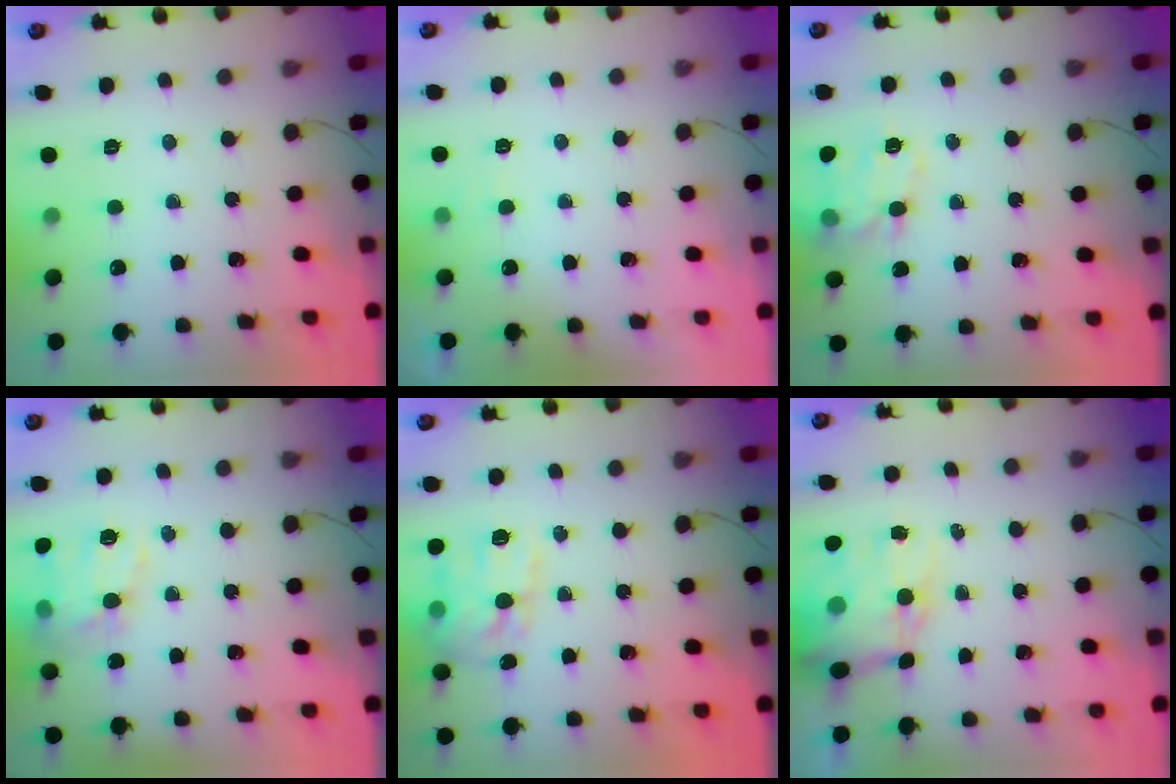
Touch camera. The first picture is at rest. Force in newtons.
{"total": 2.3, "press": 2.0, "slide": 1.2}
{"total": 14.4, "press": 14.4, "slide": 1.0}
{"total": 16.4, "press": 16.1, "slide": 2.7}
{"total": 14.6, "press": 14.6, "slide": 0.5}
{"total": 14.9, "press": 14.4, "slide": 3.7}